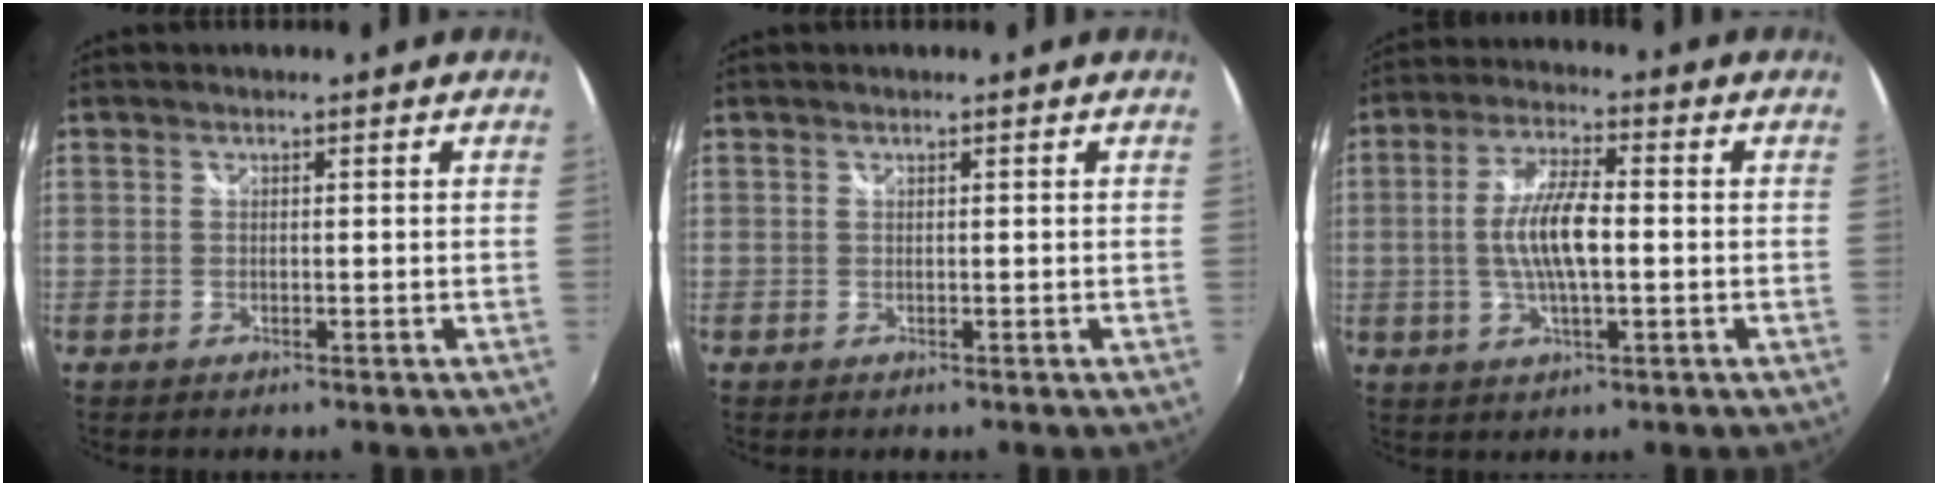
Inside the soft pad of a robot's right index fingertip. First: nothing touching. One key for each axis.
{"total": 0.0}
{"total": 9.1, "fx": -0.8, "fy": 2.6, "fz": 8.7, "tx": -0.170, "ty": 0.003, "tz": -0.015}